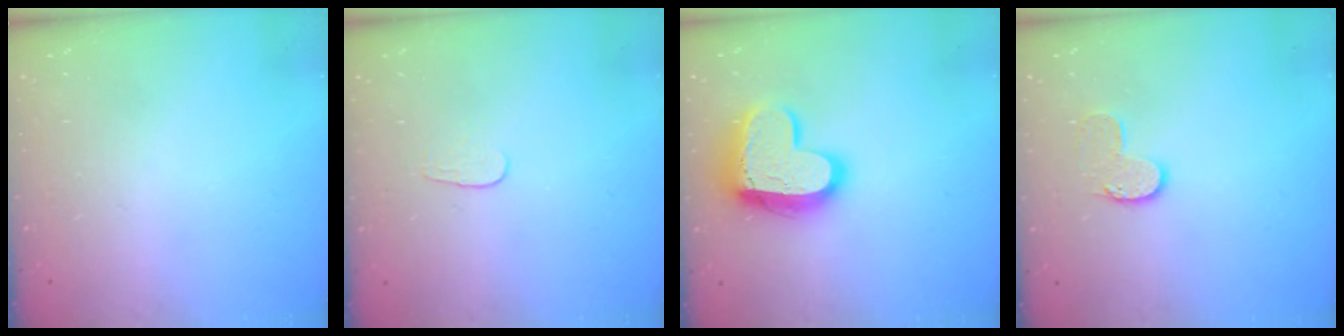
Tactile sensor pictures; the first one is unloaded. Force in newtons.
{"total": 4.0, "press": 4.0, "slide": 0.3}
{"total": 16.2, "press": 16.1, "slide": 1.4}
{"total": 6.8, "press": 6.8, "slide": 0.3}